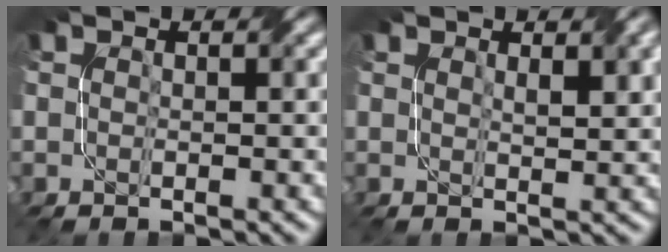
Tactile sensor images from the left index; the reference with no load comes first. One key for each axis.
{"total": 2.8, "fx": 1.4, "fy": 0.7, "fz": 2.3, "tx": -0.028, "ty": 0.000, "tz": 0.024}